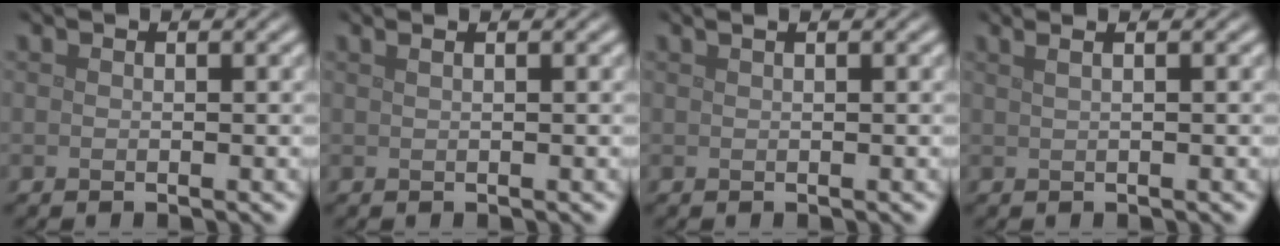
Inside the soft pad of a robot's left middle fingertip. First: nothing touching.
{"total": 2.1, "force": [1.2, 1.1, 1.4], "torque": [-0.003, 0.005, -0.008]}
{"total": 1.5, "force": [0.9, 0.6, 1.0], "torque": [-0.005, -0.001, 0.000]}
{"total": 4.1, "force": [2.2, 2.2, 2.8], "torque": [-0.020, 0.033, -0.002]}